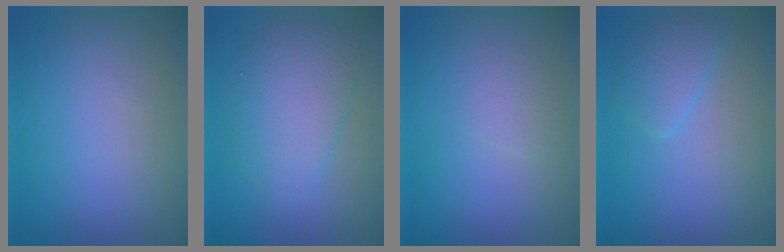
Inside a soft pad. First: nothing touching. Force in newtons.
{"total": 4.5, "press": 4.5, "slide": 0.1}
{"total": 1.3, "press": 1.3, "slide": 0.2}
{"total": 2.2, "press": 2.2, "slide": 0.1}